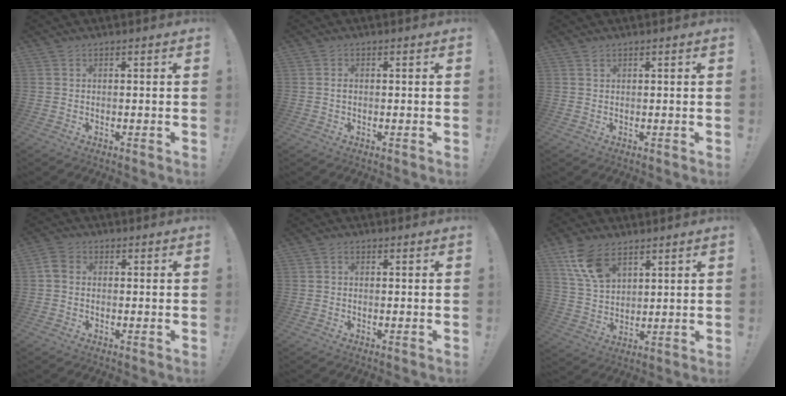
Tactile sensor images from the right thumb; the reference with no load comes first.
{"total": 0.8, "force": [0.1, 0.5, 0.6], "torque": [-0.004, 0.000, -0.001]}
{"total": 0.7, "force": [0.6, 0.3, 0.2], "torque": [0.000, -0.003, 0.011]}
{"total": 3.7, "force": [0.0, 2.9, 2.3], "torque": [-0.046, 0.008, 0.001]}
{"total": 0.9, "force": [-0.2, 0.7, 0.4], "torque": [-0.012, 0.005, -0.003]}
{"total": 12.1, "force": [7.2, 7.0, 6.8], "torque": [-0.126, -0.032, 0.140]}